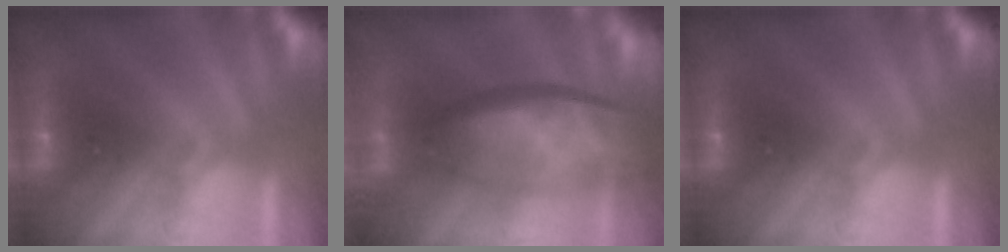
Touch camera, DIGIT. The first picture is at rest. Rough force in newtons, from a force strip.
{"total": 10.6}
{"total": 0.0}